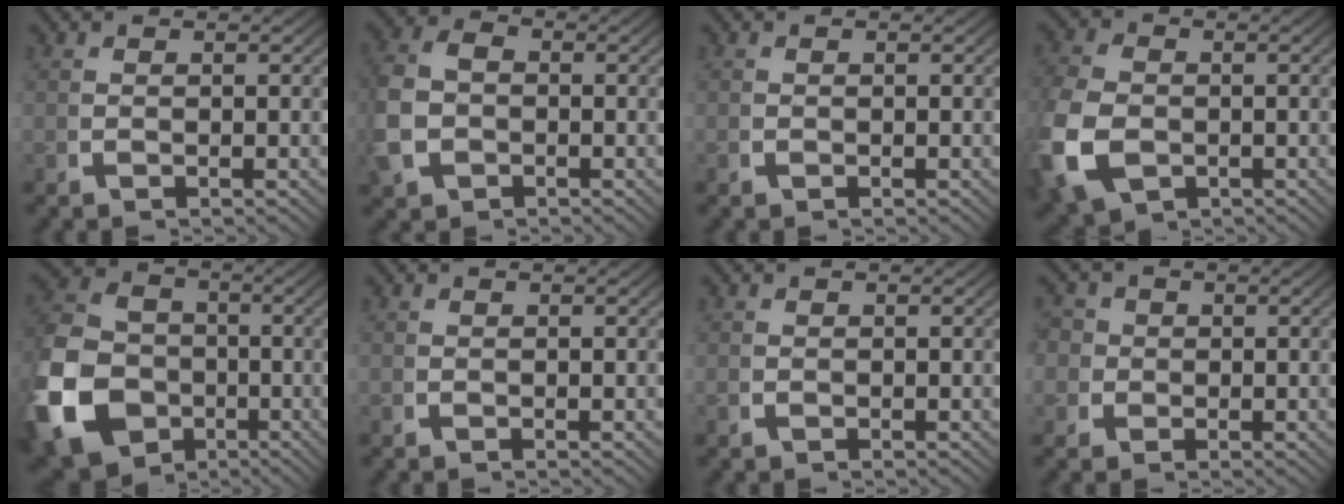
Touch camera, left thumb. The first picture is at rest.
{"total": 6.1, "force": [-0.9, 4.8, 3.6], "torque": [-0.106, -0.019, -0.011]}
{"total": 0.0}
{"total": 7.7, "force": [-2.1, 5.7, 4.8], "torque": [-0.140, -0.036, -0.015]}
{"total": 16.9, "force": [-4.7, 14.1, 8.0], "torque": [-0.213, -0.071, -0.062]}
{"total": 0.0}
{"total": 0.0}
{"total": 4.8, "force": [0.4, 4.3, 2.0], "torque": [-0.045, -0.015, 0.006]}